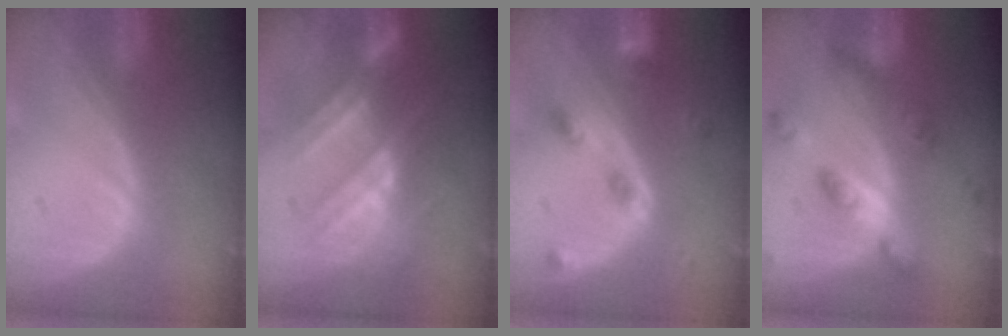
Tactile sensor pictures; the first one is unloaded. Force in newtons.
{"total": 7.8, "press": 7.7, "slide": 1.2}
{"total": 4.6, "press": 4.4, "slide": 1.4}
{"total": 7.2, "press": 7.2, "slide": 0.6}